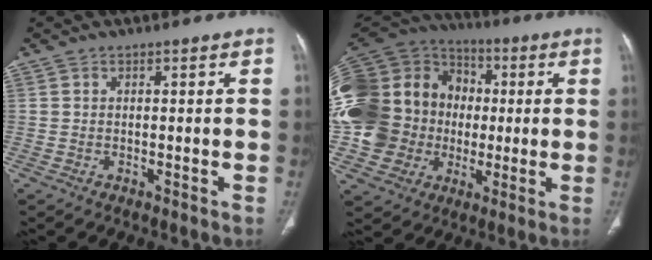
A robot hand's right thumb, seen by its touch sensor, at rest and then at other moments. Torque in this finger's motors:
{"motor_torque": [0.69, 0.51, 1.60, 0.17, 0.76]}